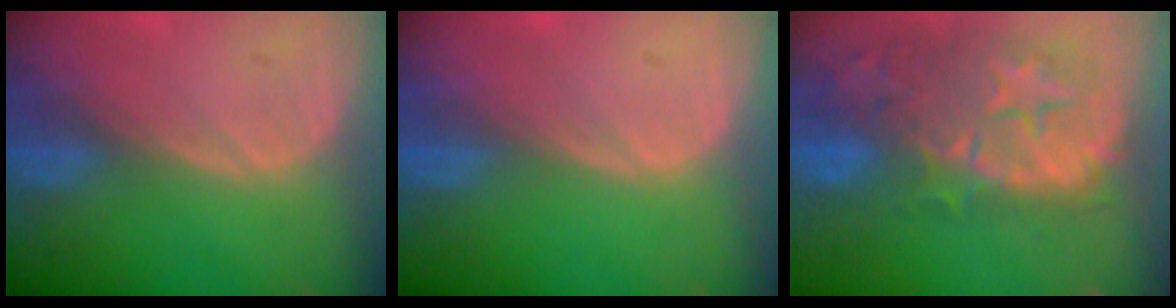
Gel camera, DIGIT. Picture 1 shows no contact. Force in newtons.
{"total": 0.0}
{"total": 13.1, "press": 11.7, "slide": 6.0}